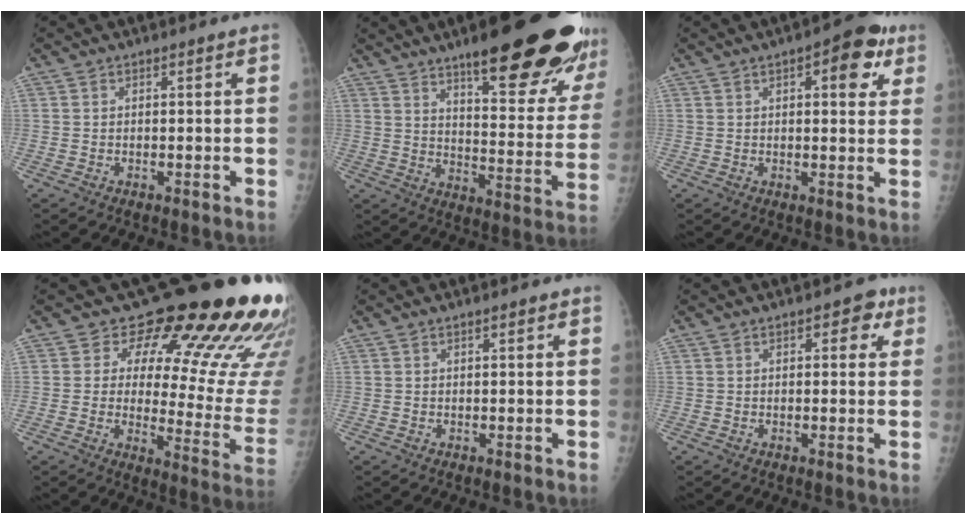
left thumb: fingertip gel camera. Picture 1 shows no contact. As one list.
[{"total": 27.3, "force": [18.1, 6.1, 19.5], "torque": [-0.224, -0.085, 0.253]}, {"total": 8.5, "force": [3.8, 3.5, 6.8], "torque": [-0.059, -0.007, 0.040]}, {"total": 22.0, "force": [16.8, 7.9, 11.8], "torque": [-0.101, -0.123, 0.197]}, {"total": 0.8, "force": [0.4, 0.2, 0.6], "torque": [-0.009, 0.001, 0.006]}, {"total": 3.8, "force": [1.7, 2.1, 2.6], "torque": [-0.009, 0.000, 0.013]}]